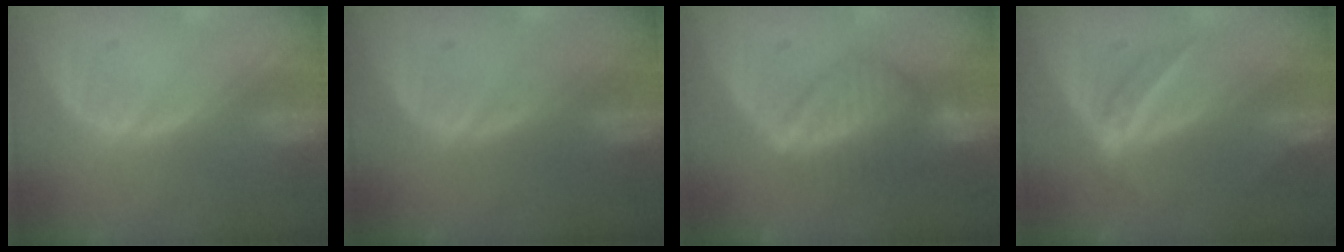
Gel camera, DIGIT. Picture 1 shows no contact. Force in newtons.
{"total": 0.0}
{"total": 6.4, "press": 6.3, "slide": 0.5}
{"total": 4.6, "press": 4.0, "slide": 2.3}